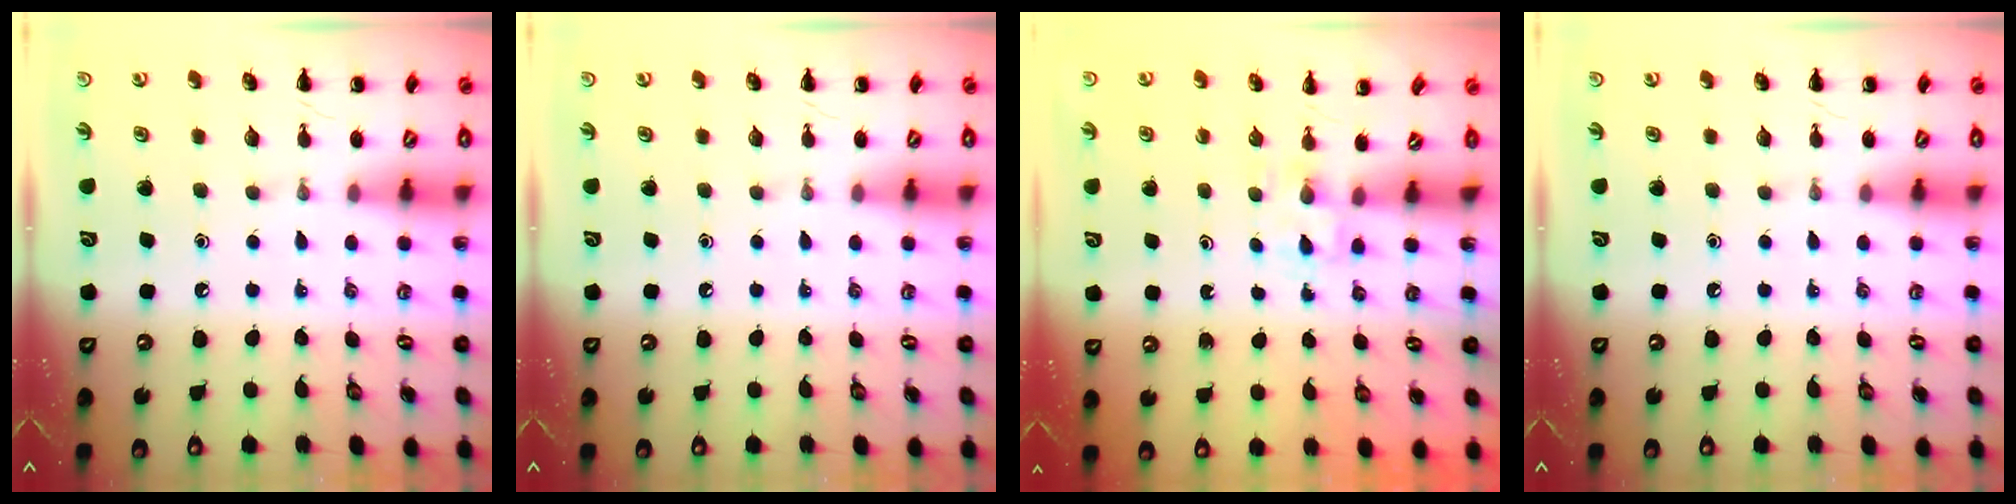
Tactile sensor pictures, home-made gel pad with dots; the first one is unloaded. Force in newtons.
{"total": 0.0}
{"total": 2.3, "press": 2.1, "slide": 0.9}
{"total": 0.0}